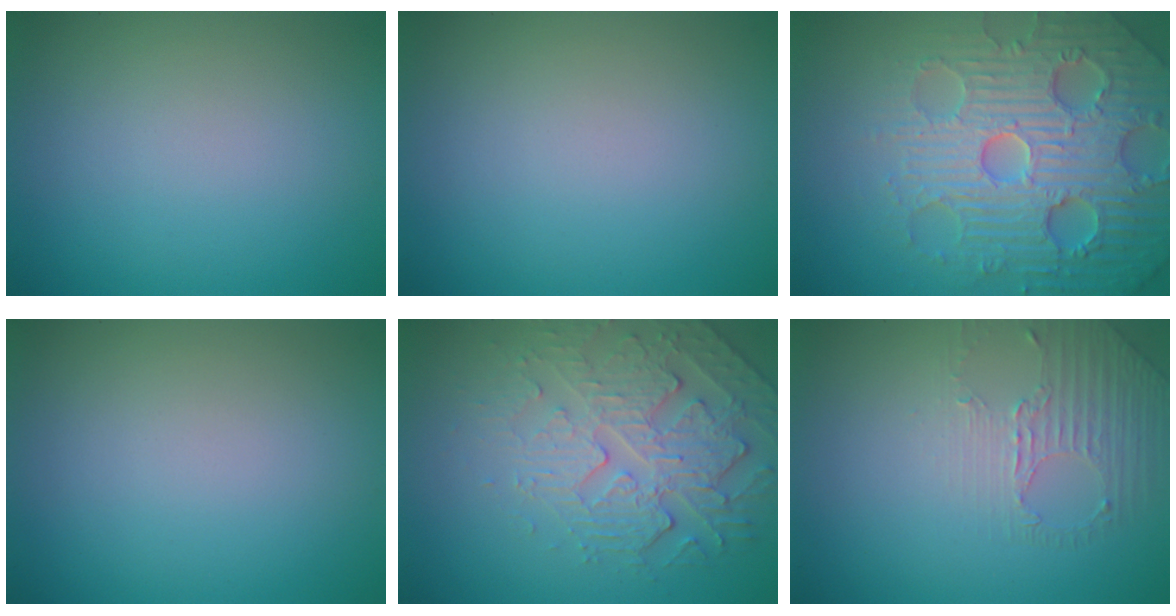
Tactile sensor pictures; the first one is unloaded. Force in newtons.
{"total": 0.0}
{"total": 7.8, "press": 7.7, "slide": 1.7}
{"total": 0.0}
{"total": 4.5, "press": 4.1, "slide": 1.8}
{"total": 1.6, "press": 1.0, "slide": 1.2}